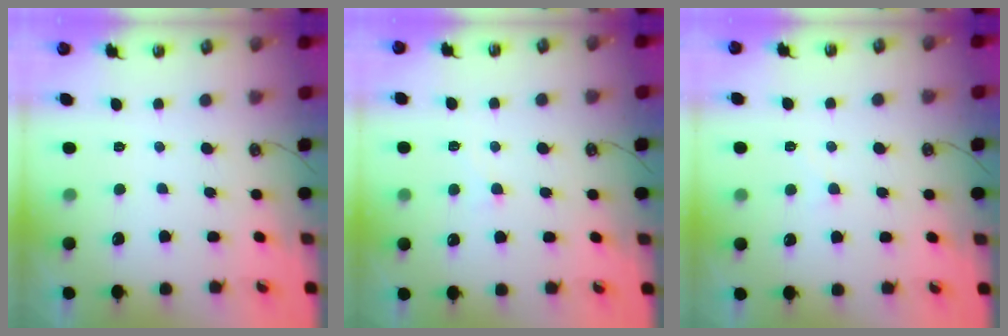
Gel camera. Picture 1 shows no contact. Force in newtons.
{"total": 1.8, "press": 1.7, "slide": 0.6}
{"total": 0.9, "press": 0.5, "slide": 0.7}